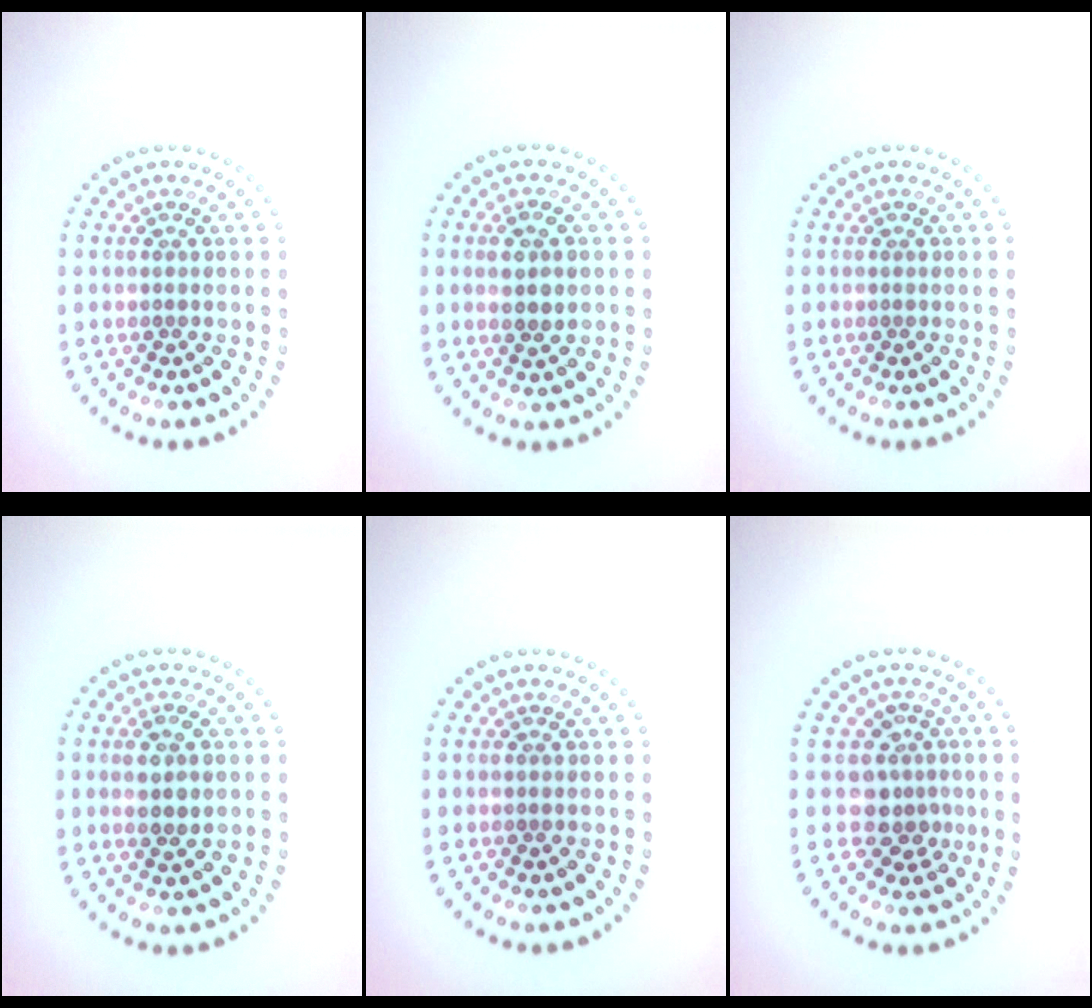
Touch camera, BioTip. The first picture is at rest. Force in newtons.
{"total": 2.2, "press": 2.1, "slide": 0.5}
{"total": 0.0}
{"total": 2.2, "press": 2.1, "slide": 0.5}
{"total": 0.0}
{"total": 2.8, "press": 2.1, "slide": 1.8}